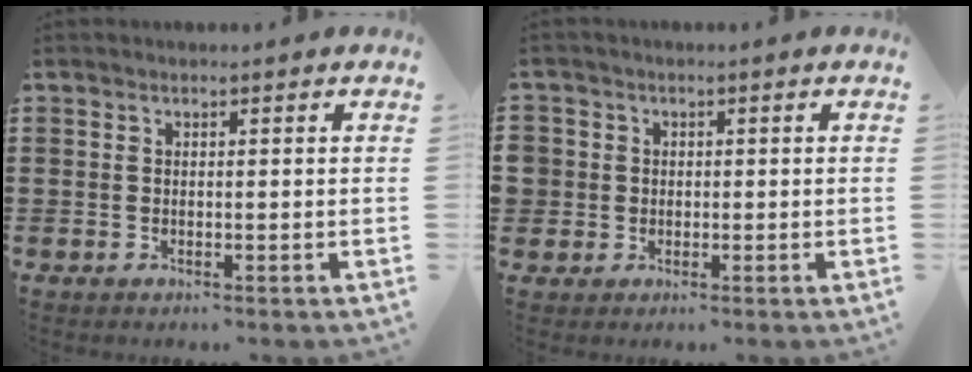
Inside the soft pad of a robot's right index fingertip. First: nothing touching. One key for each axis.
{"total": 2.2, "fx": -0.2, "fy": 2.2, "fz": 0.2, "tx": -0.014, "ty": 0.010, "tz": -0.007}